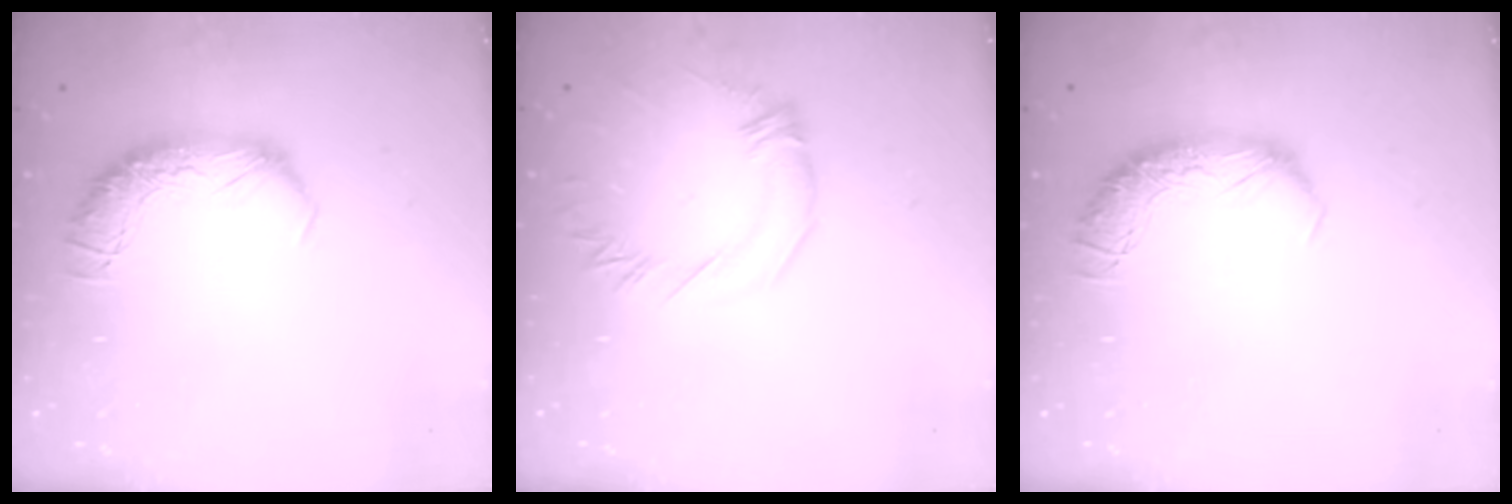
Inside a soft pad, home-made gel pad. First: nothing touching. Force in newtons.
{"total": 1.1, "press": 0.9, "slide": 0.6}
{"total": 0.0}